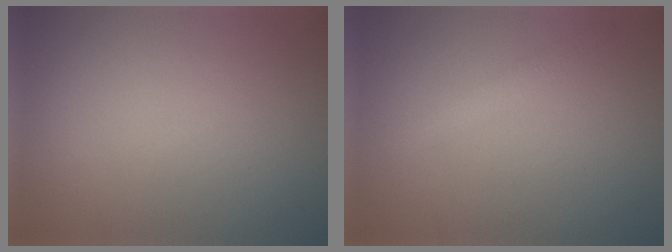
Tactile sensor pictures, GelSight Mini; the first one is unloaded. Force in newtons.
{"total": 1.3, "press": 1.3, "slide": 0.1}